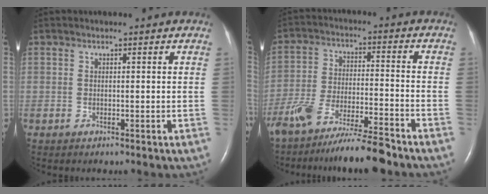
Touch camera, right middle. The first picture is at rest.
{"total": 13.3, "force": [-11.3, 0.8, 7.0], "torque": [-0.126, -0.019, -0.195]}